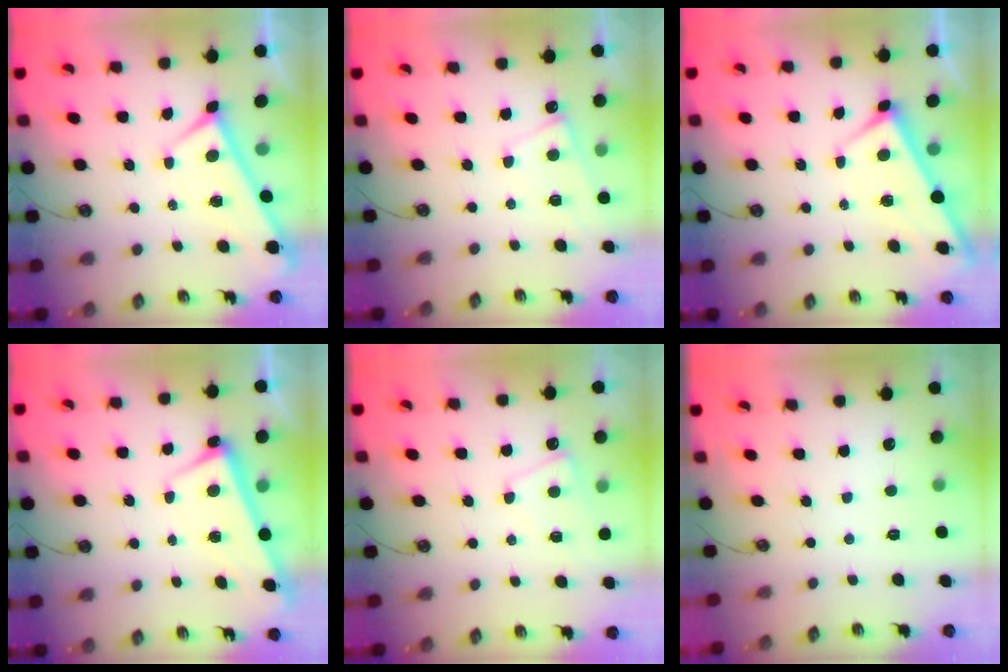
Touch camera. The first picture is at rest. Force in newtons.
{"total": 4.1, "press": 4.1, "slide": 0.1}
{"total": 2.9, "press": 2.9, "slide": 0.1}
{"total": 2.7, "press": 2.5, "slide": 0.9}
{"total": 1.6, "press": 1.5, "slide": 0.5}
{"total": 0.0}